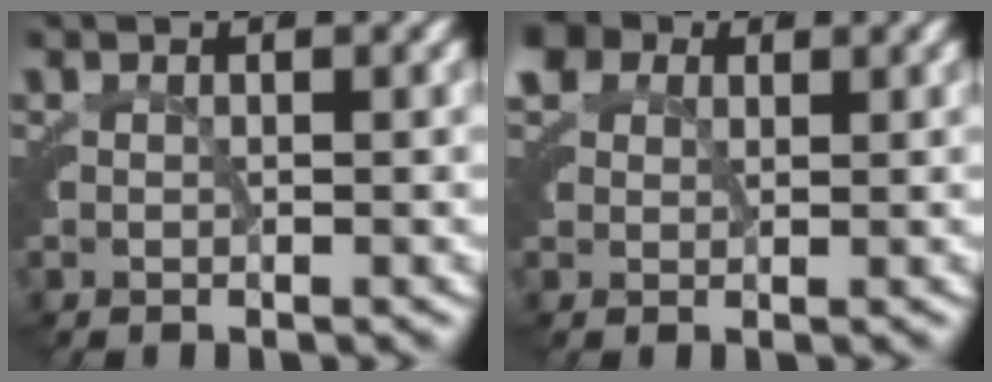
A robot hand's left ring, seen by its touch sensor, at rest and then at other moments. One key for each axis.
{"total": 3.3, "fx": 1.7, "fy": 2.5, "fz": 1.3, "tx": -0.049, "ty": -0.005, "tz": 0.029}